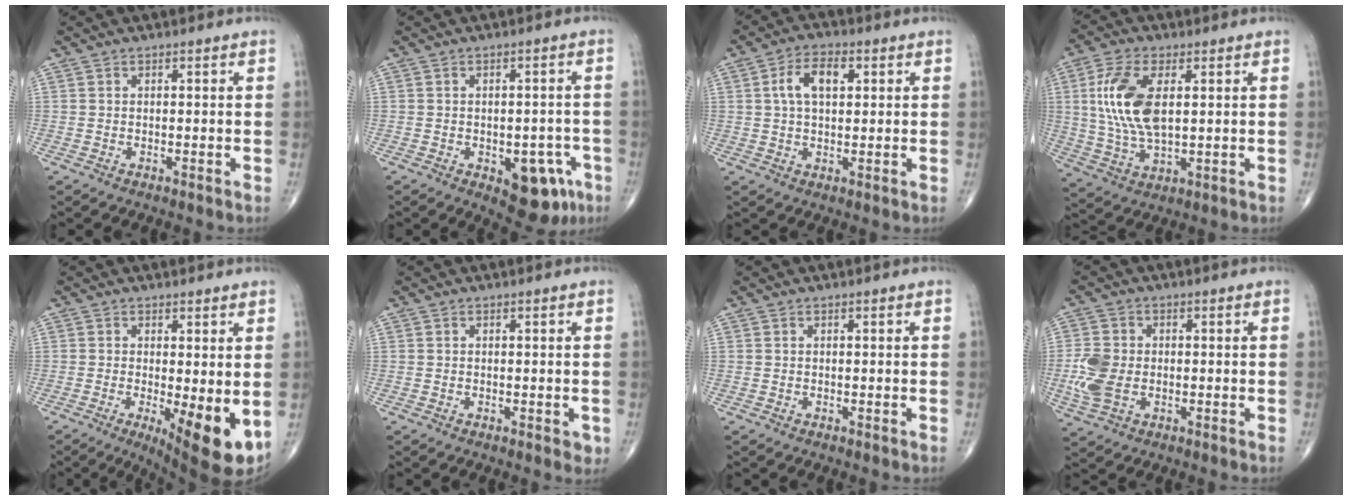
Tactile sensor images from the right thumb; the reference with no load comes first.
{"total": 9.7, "force": [-4.0, 5.2, 7.1], "torque": [-0.050, 0.019, -0.040]}
{"total": 7.0, "force": [1.8, 3.9, 5.6], "torque": [-0.099, 0.010, 0.031]}
{"total": 13.0, "force": [2.5, 6.3, 11.1], "torque": [-0.232, -0.007, 0.052]}
{"total": 9.9, "force": [-1.9, 3.0, 9.3], "torque": [-0.132, -0.025, -0.021]}
{"total": 1.4, "force": [-0.4, 0.8, 1.1], "torque": [-0.002, 0.000, -0.006]}
{"total": 0.0}
{"total": 7.2, "force": [-1.1, 5.0, 5.1], "torque": [-0.116, 0.003, -0.021]}